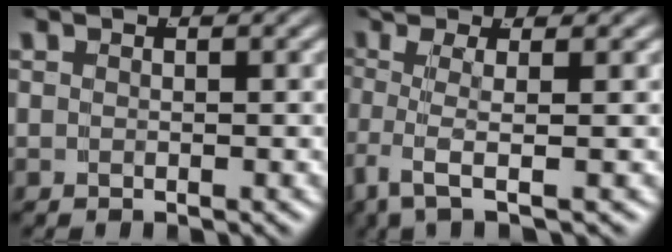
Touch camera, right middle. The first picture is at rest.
{"total": 4.2, "force": [-0.3, 0.8, 4.1], "torque": [-0.096, -0.010, 0.002]}